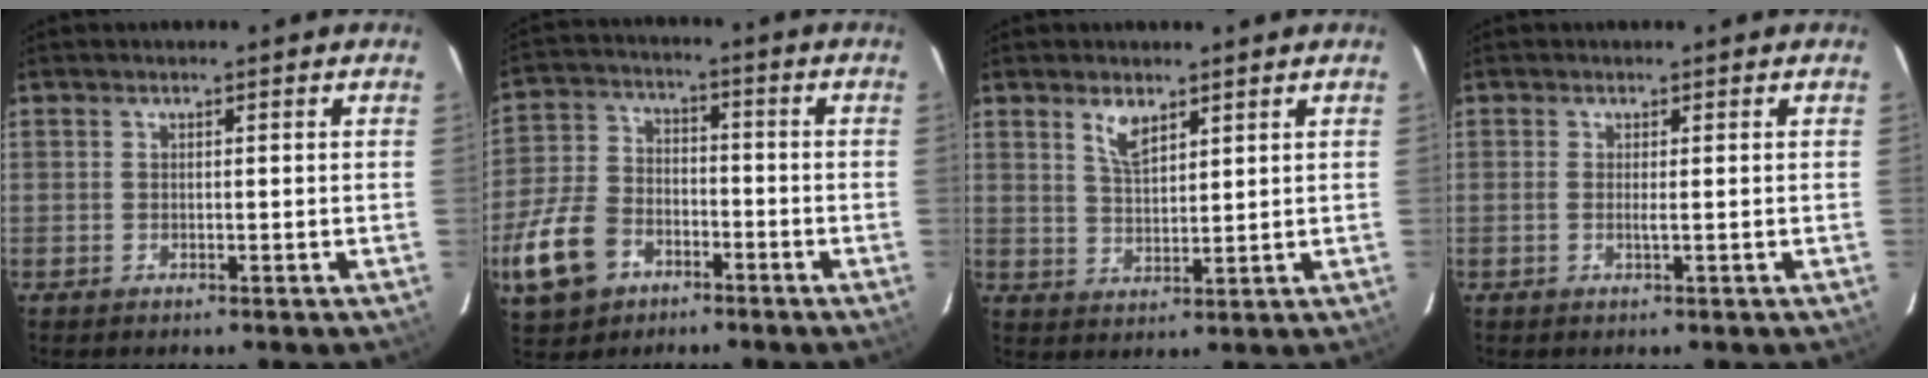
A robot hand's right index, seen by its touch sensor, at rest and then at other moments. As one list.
[{"total": 14.6, "force": [-7.1, 10.4, 7.5], "torque": [-0.202, 0.012, -0.122]}, {"total": 4.7, "force": [3.0, 1.9, 3.0], "torque": [-0.056, 0.001, 0.059]}, {"total": 0.9, "force": [0.0, -0.2, 0.8], "torque": [-0.018, -0.003, -0.002]}]